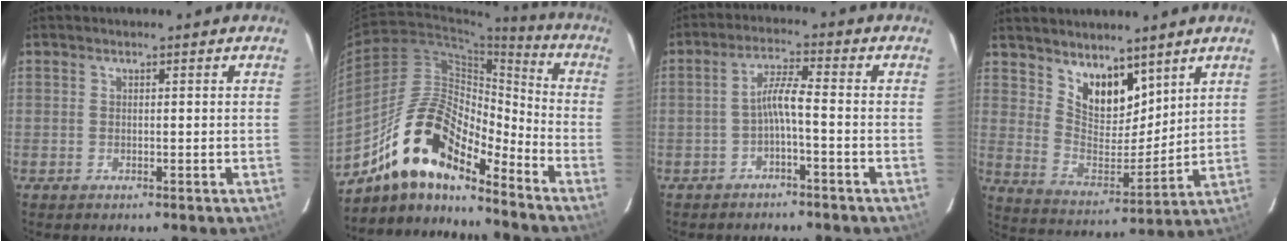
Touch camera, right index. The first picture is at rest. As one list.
[{"total": 16.9, "force": [-12.7, 5.7, 9.6], "torque": [-0.169, 0.013, -0.245]}, {"total": 4.0, "force": [-1.8, -0.1, 3.6], "torque": [-0.080, 0.011, -0.033]}, {"total": 11.3, "force": [8.1, 5.8, 5.5], "torque": [-0.091, -0.003, 0.158]}]